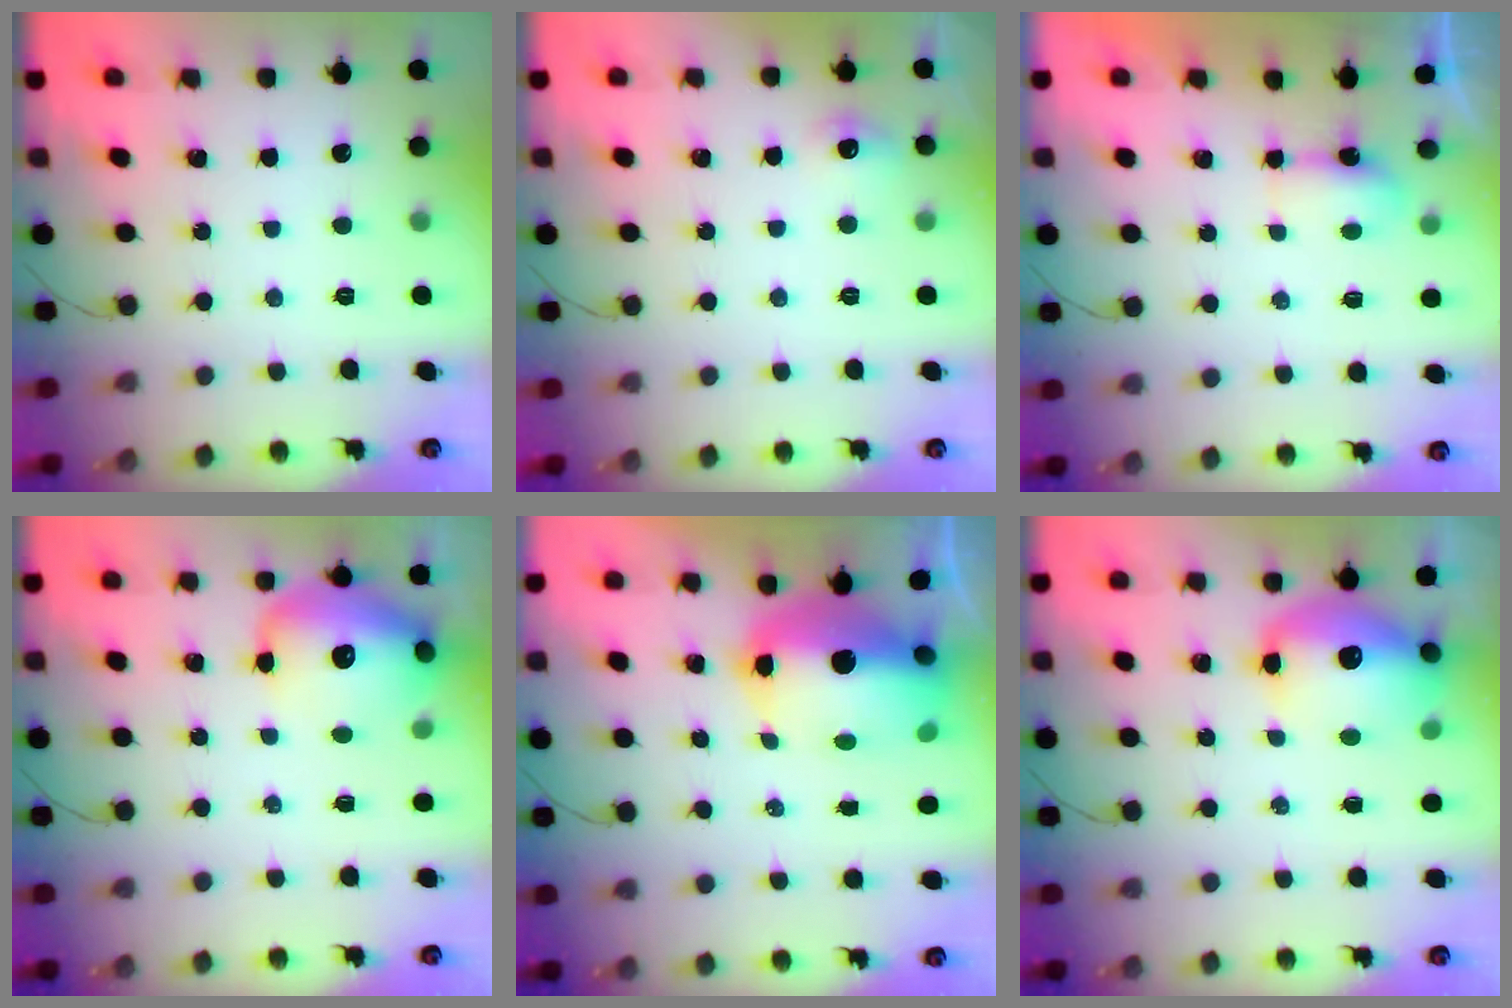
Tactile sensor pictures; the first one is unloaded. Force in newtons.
{"total": 5.4, "press": 5.2, "slide": 1.4}
{"total": 4.3, "press": 4.2, "slide": 1.0}
{"total": 16.0, "press": 15.7, "slide": 3.0}
{"total": 16.0, "press": 15.5, "slide": 3.6}
{"total": 13.6, "press": 13.3, "slide": 3.0}